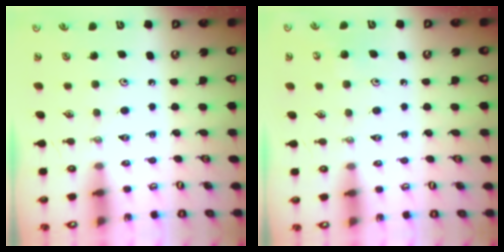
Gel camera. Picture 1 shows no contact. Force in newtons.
{"total": 5.0, "press": 4.9, "slide": 0.3}